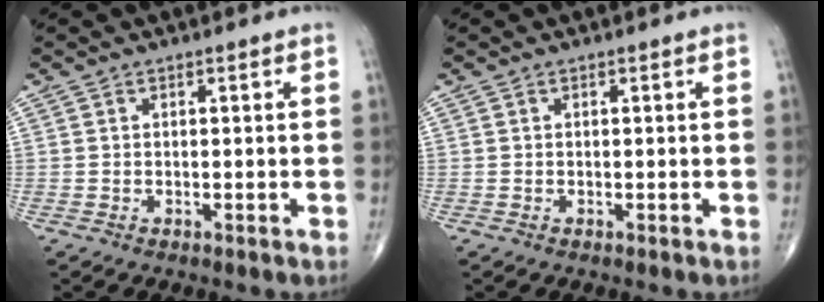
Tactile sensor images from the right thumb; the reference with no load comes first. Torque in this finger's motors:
{"motor_torque": [-0.06, -0.05, 0.00, 0.00, 0.00]}